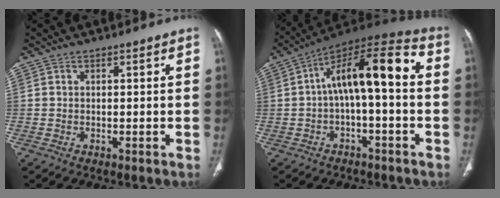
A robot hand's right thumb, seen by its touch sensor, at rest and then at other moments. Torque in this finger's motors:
{"motor_torque": [-0.95, 1.26, 0.94, -0.56, 0.20]}